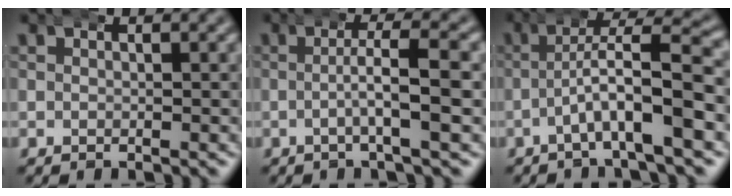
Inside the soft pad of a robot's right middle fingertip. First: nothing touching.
{"total": 2.7, "force": [-0.8, -0.7, 2.5], "torque": [-0.048, 0.002, -0.013]}
{"total": 5.8, "force": [-1.3, 1.2, 5.5], "torque": [-0.080, 0.011, -0.021]}